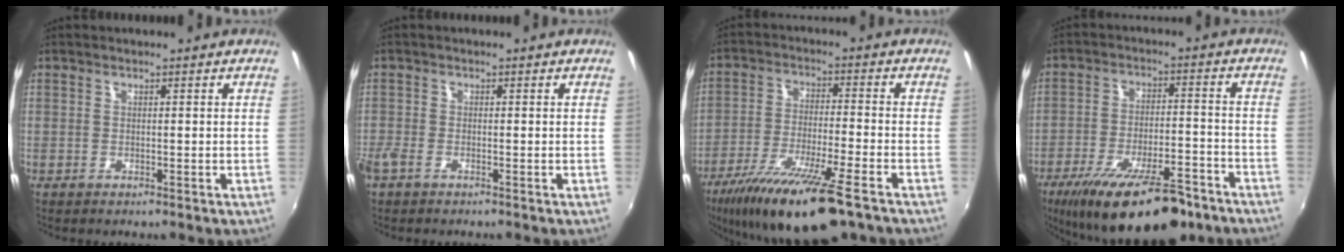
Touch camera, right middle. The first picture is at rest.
{"total": 2.7, "force": [-1.9, 1.1, 1.6], "torque": [-0.041, -0.008, -0.040]}
{"total": 17.8, "force": [-12.8, 2.7, 12.1], "torque": [-0.232, -0.040, -0.219]}
{"total": 20.6, "force": [-14.9, 6.2, 12.9], "torque": [-0.230, -0.038, -0.220]}